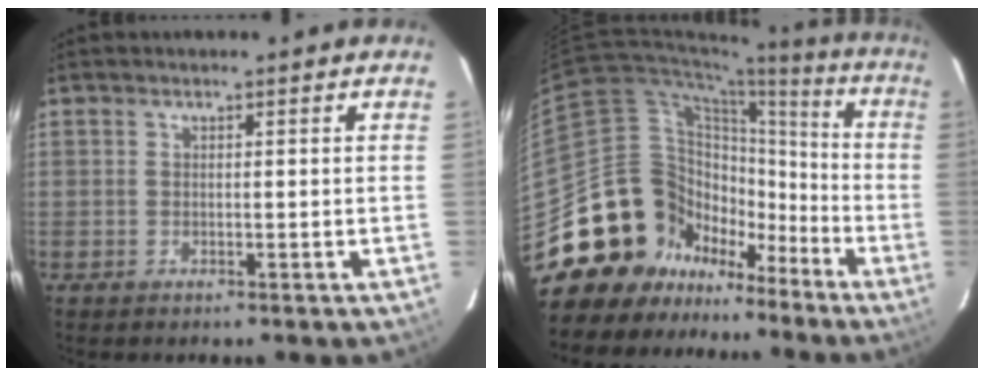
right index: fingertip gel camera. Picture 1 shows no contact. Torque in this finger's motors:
{"motor_torque": [1.08, -1.06, 0.15, -0.12]}